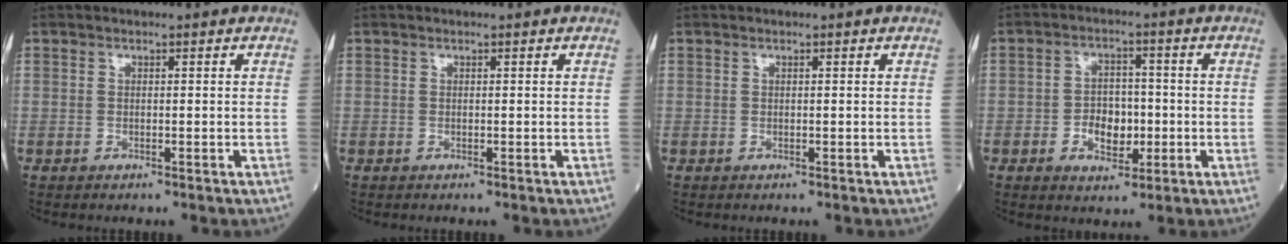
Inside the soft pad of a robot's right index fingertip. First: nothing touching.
{"total": 0.0}
{"total": 0.0}
{"total": 5.6, "force": [-1.3, 3.6, 4.1], "torque": [-0.062, 0.007, -0.018]}